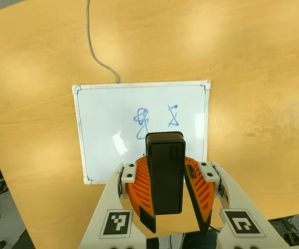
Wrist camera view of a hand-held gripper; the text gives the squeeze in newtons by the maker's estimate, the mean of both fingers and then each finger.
{"total": 8.1, "left": 8.5, "right": 7.7}